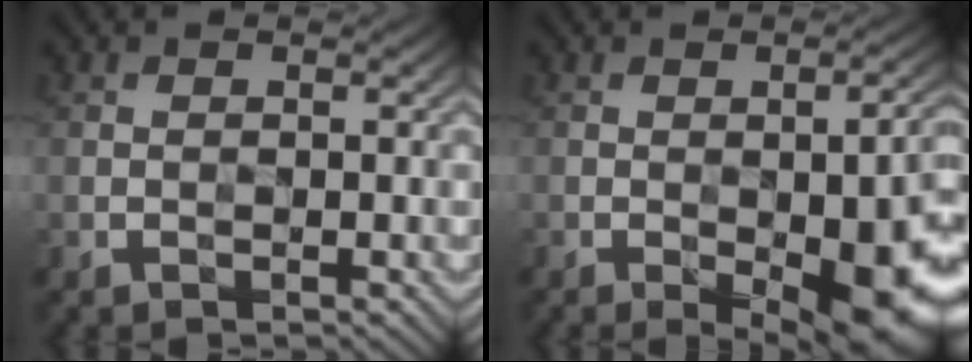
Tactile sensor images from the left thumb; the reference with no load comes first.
{"total": 13.5, "force": [-4.3, 5.3, 11.6], "torque": [-0.137, -0.018, -0.046]}